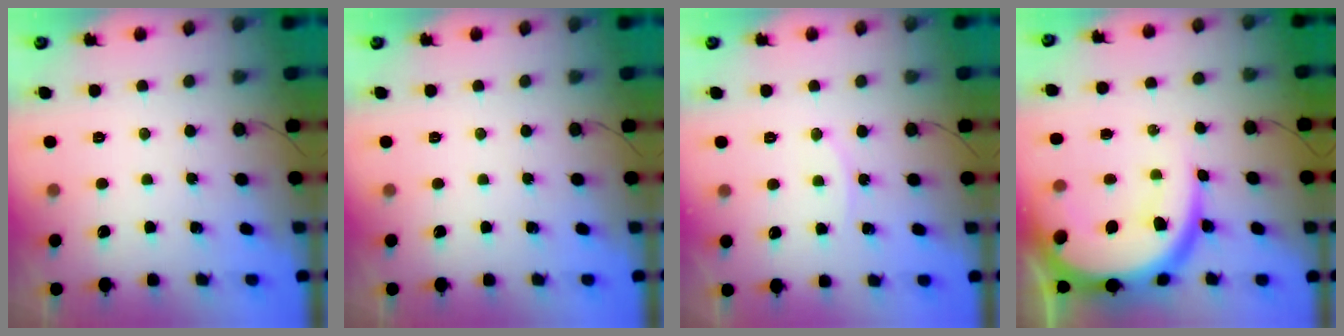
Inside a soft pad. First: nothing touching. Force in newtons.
{"total": 0.0}
{"total": 5.9, "press": 5.9, "slide": 0.2}
{"total": 19.7, "press": 19.6, "slide": 1.6}